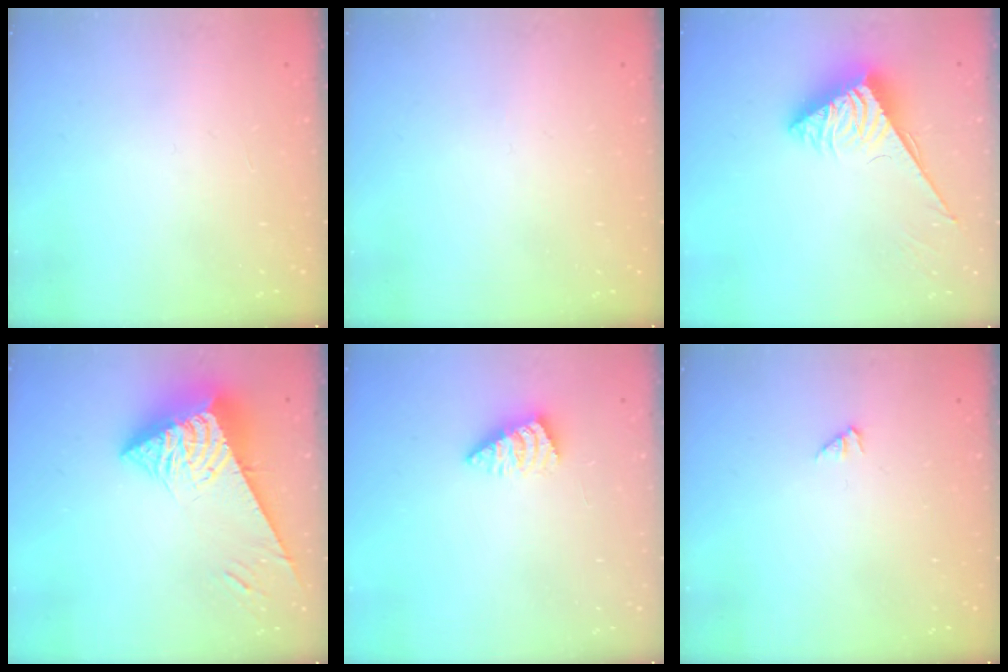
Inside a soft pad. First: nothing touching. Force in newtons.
{"total": 0.0}
{"total": 3.7, "press": 3.7, "slide": 0.4}
{"total": 9.8, "press": 9.7, "slide": 1.1}
{"total": 2.6, "press": 2.6, "slide": 0.4}
{"total": 0.0}